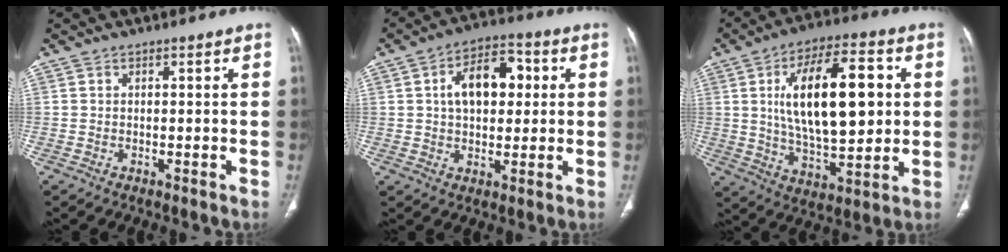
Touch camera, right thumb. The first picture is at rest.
{"total": 11.7, "force": [2.2, 7.0, 9.1], "torque": [-0.119, 0.018, 0.030]}
{"total": 21.0, "force": [3.5, 9.4, 18.4], "torque": [-0.275, -0.002, 0.059]}